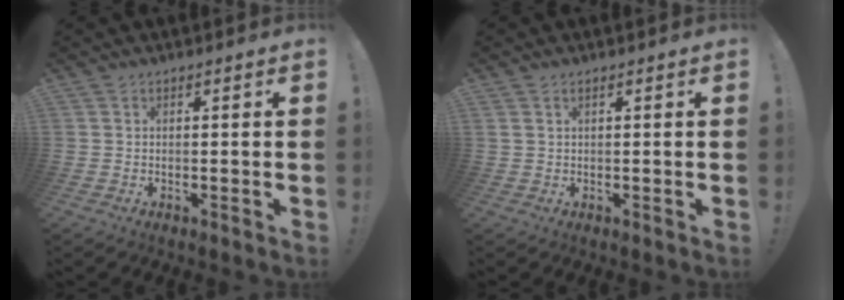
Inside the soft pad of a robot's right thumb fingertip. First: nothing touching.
{"total": 1.1, "force": [0.6, 0.6, 0.8], "torque": [-0.018, 0.003, 0.011]}